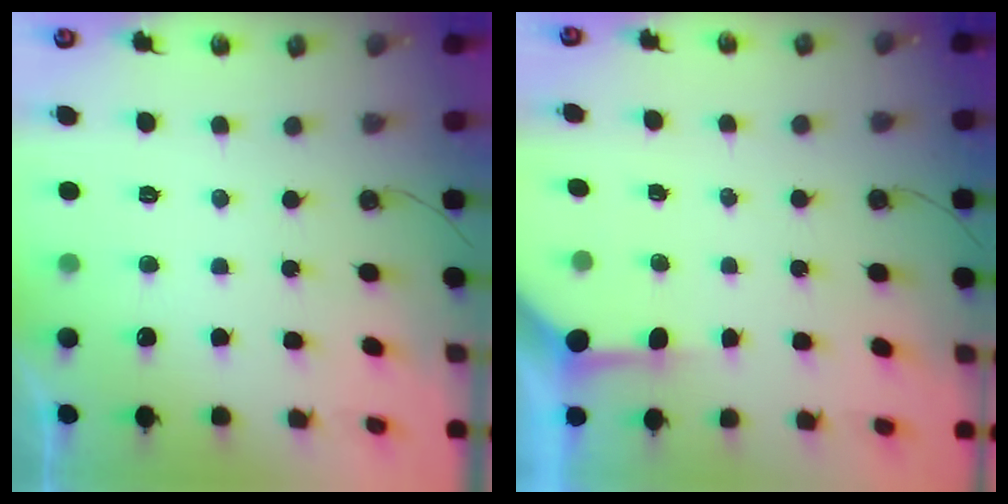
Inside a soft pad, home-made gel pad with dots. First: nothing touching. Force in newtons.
{"total": 3.3, "press": 3.2, "slide": 0.5}